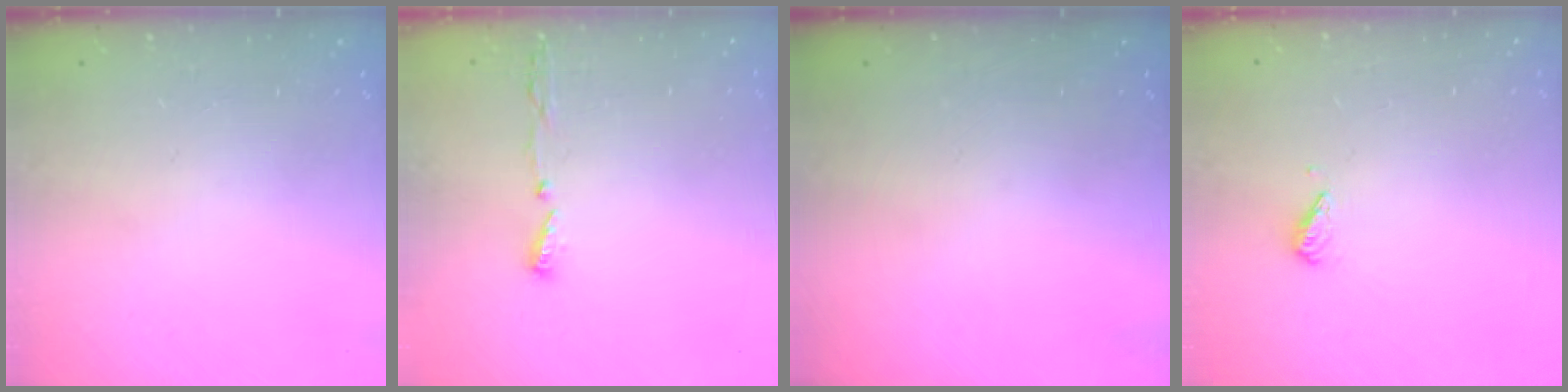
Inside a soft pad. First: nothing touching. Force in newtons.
{"total": 4.9, "press": 4.8, "slide": 1.2}
{"total": 0.0}
{"total": 3.6, "press": 3.6, "slide": 0.5}